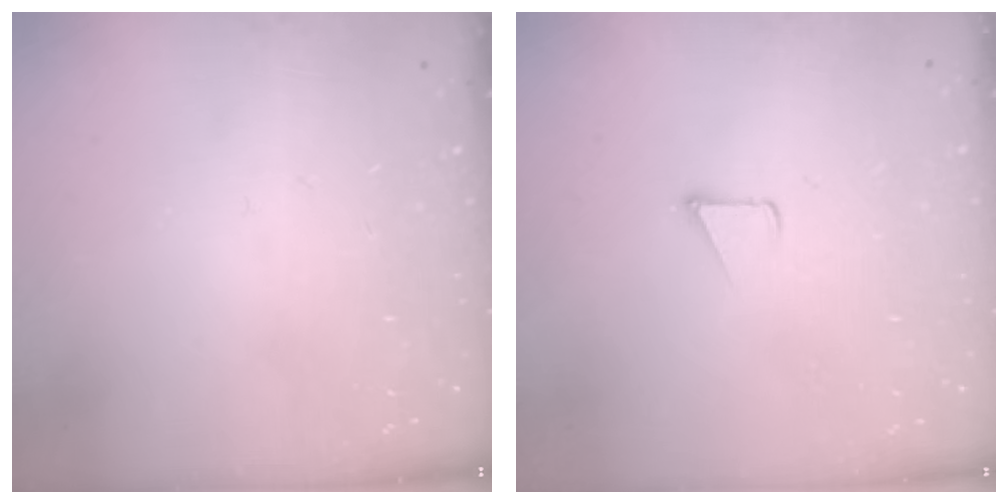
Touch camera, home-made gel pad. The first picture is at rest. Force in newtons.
{"total": 1.8, "press": 1.7, "slide": 0.1}